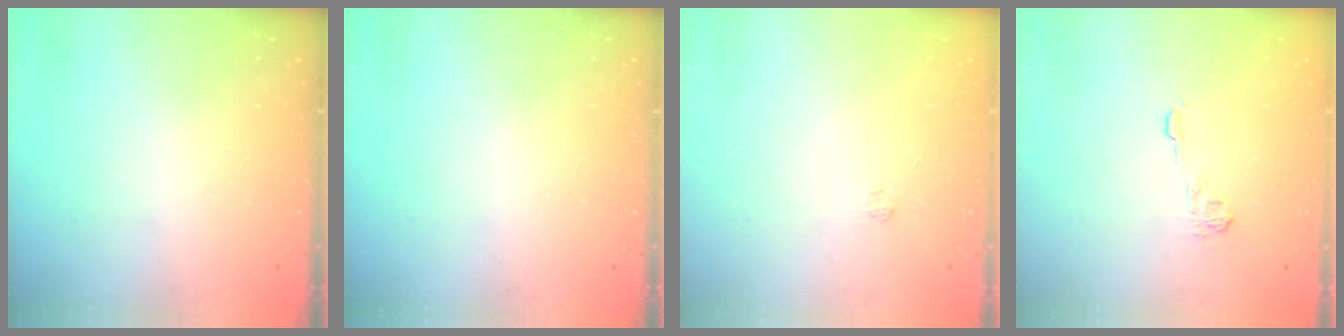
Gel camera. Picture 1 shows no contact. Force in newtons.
{"total": 0.0}
{"total": 1.7, "press": 1.2, "slide": 1.1}
{"total": 5.2, "press": 4.9, "slide": 1.5}